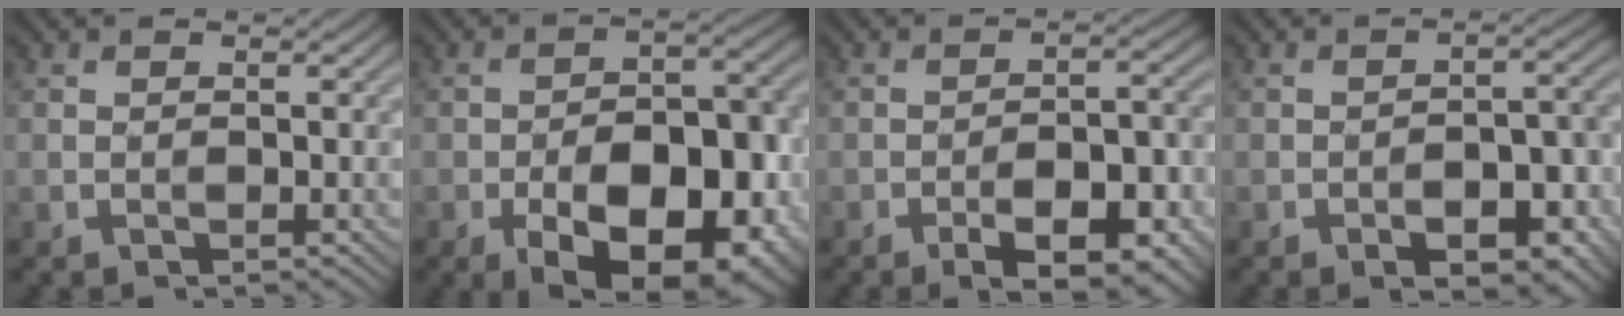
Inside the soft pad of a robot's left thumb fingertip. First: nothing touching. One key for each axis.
{"total": 15.7, "fx": -7.3, "fy": 8.0, "fz": 11.5, "tx": -0.143, "ty": 0.003, "tz": -0.107}
{"total": 8.0, "fx": -4.5, "fy": 2.6, "fz": 6.1, "tx": -0.086, "ty": 0.010, "tz": -0.060}
{"total": 6.8, "fx": -3.5, "fy": 2.9, "fz": 5.1, "tx": -0.067, "ty": 0.007, "tz": -0.045}